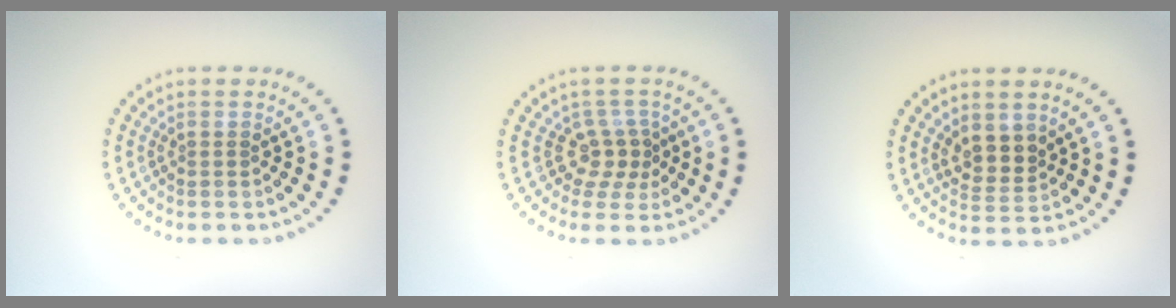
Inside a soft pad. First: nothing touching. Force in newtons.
{"total": 2.5, "press": 1.7, "slide": 1.8}
{"total": 2.5, "press": 2.2, "slide": 1.2}